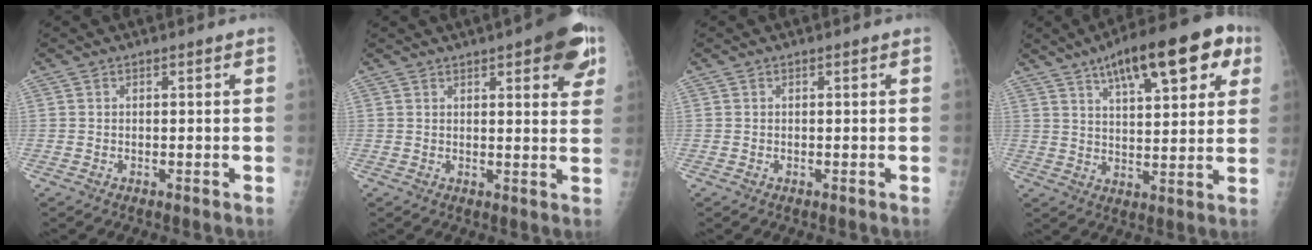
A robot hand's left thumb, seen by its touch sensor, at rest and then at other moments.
{"total": 10.7, "force": [5.4, 3.1, 8.7], "torque": [-0.080, -0.015, 0.061]}
{"total": 0.0}
{"total": 18.3, "force": [9.3, 6.3, 14.5], "torque": [-0.182, -0.007, 0.136]}